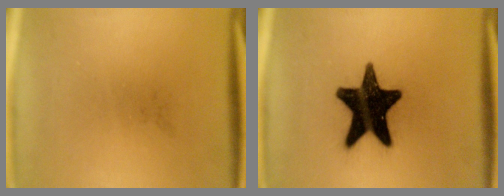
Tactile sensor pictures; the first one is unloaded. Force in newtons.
{"total": 18.6}